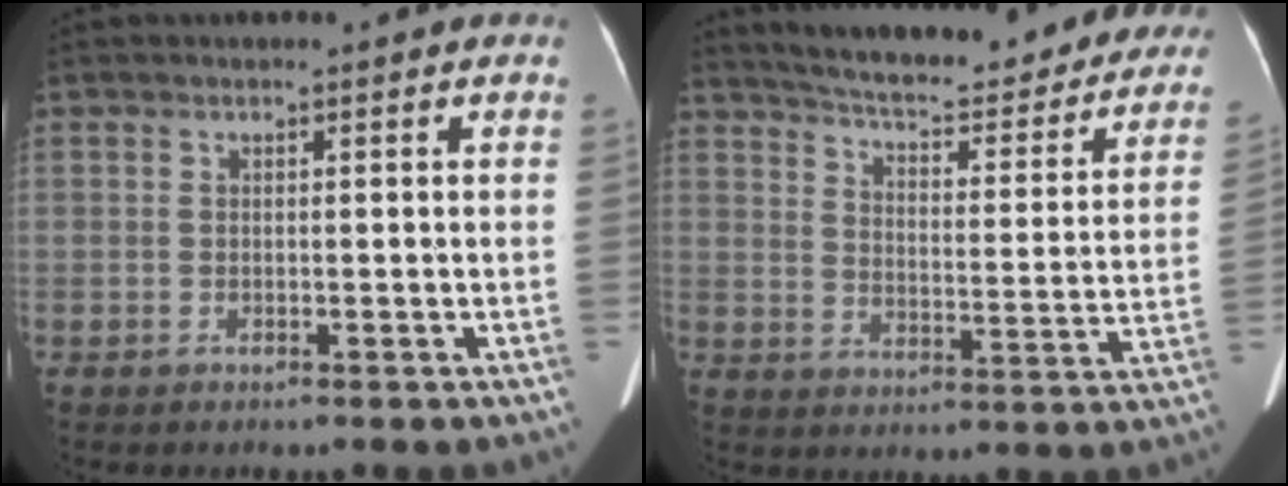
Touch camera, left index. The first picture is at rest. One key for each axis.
{"total": 29.4, "fx": 26.2, "fy": 6.2, "fz": 11.9, "tx": -0.182, "ty": -0.065, "tz": 0.321}